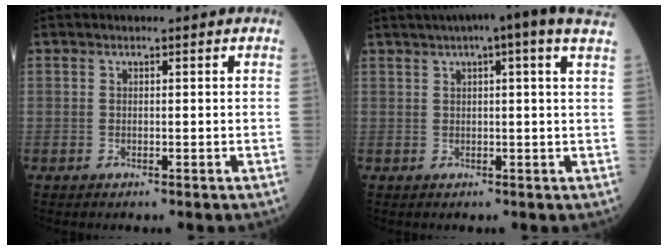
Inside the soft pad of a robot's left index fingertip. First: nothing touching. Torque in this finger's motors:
{"motor_torque": [1.04, -1.10, 0.82, 0.20]}